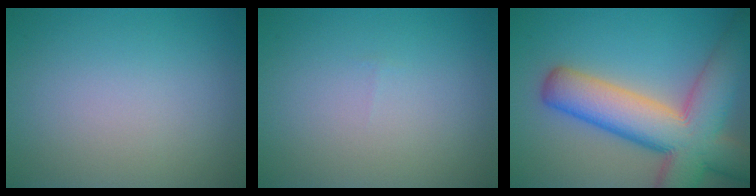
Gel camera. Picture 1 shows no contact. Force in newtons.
{"total": 0.0}
{"total": 12.2, "press": 12.1, "slide": 0.6}